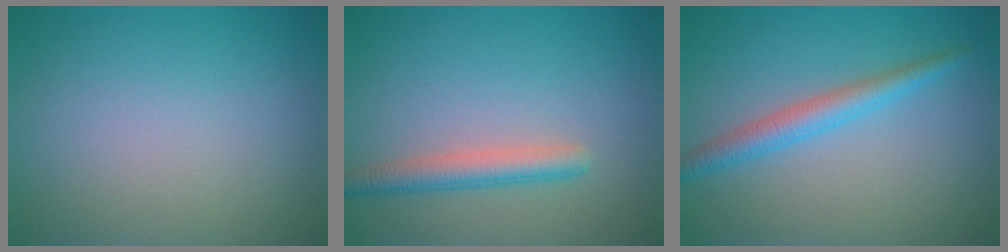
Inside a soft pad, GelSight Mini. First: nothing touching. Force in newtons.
{"total": 2.7, "press": 2.7, "slide": 0.3}
{"total": 2.7, "press": 2.7, "slide": 0.1}